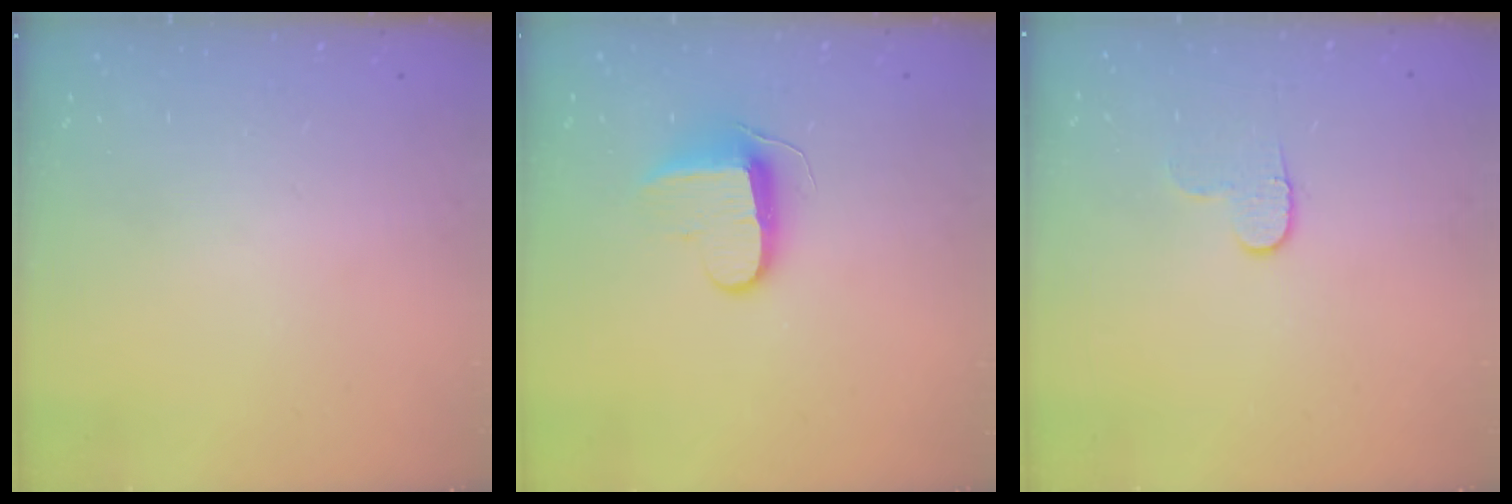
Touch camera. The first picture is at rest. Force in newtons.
{"total": 9.5, "press": 9.5, "slide": 0.6}
{"total": 4.9, "press": 4.9, "slide": 0.5}